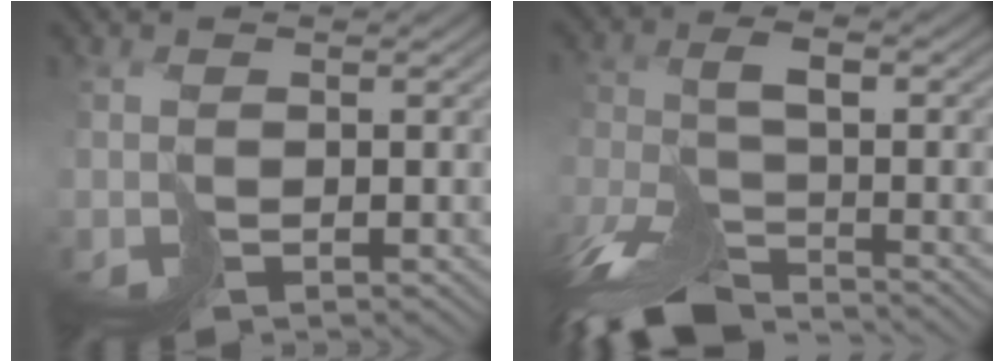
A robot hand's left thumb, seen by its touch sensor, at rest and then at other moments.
{"total": 9.2, "force": [-6.9, 3.2, 5.1], "torque": [-0.105, -0.009, -0.142]}